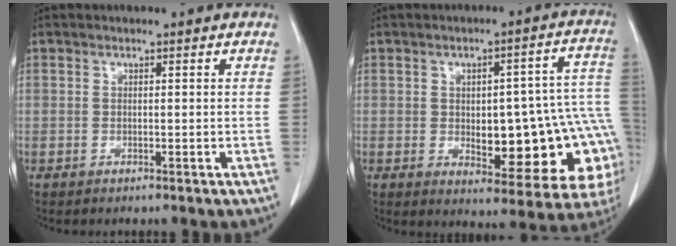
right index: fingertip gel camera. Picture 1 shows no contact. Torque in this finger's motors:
{"motor_torque": [1.24, -0.90, 0.34, 0.06]}